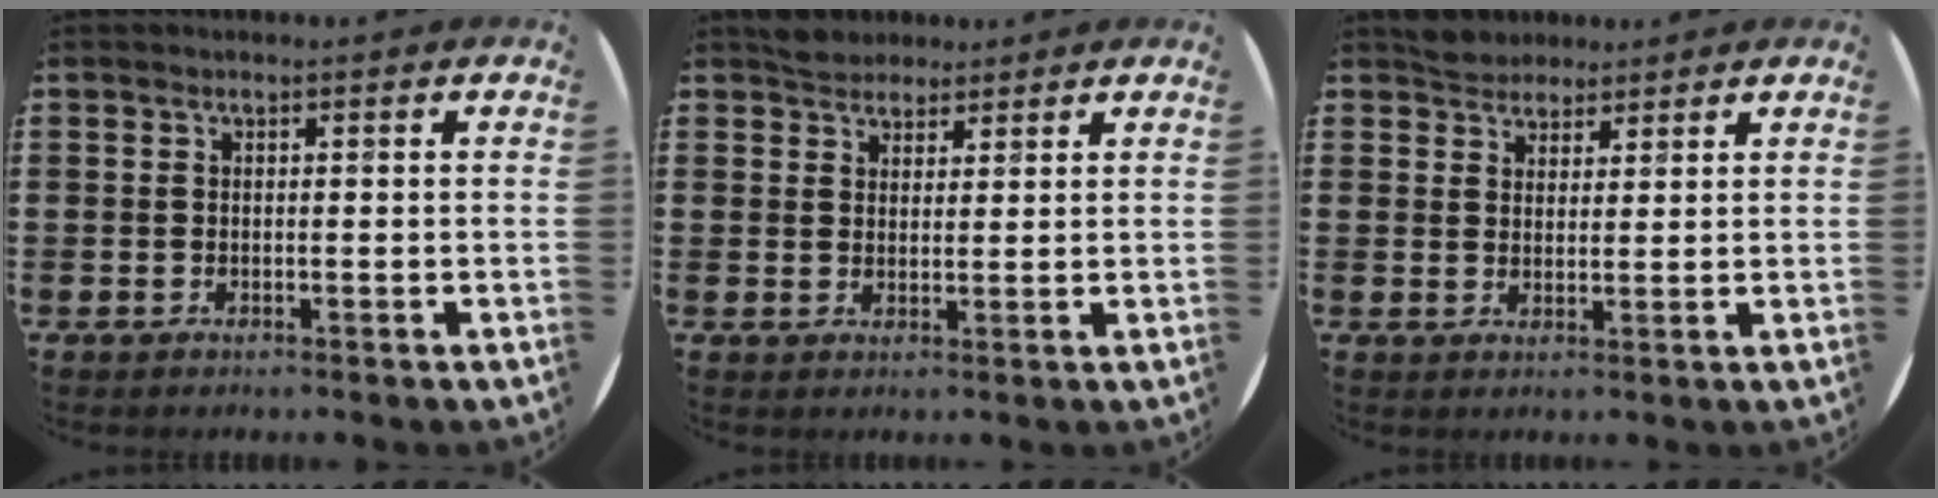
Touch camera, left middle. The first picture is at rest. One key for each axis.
{"total": 2.9, "fx": 2.7, "fy": 1.1, "fz": -0.2, "tx": 0.005, "ty": 0.003, "tz": 0.052}
{"total": 3.2, "fx": 3.0, "fy": 1.2, "fz": -0.3, "tx": -0.004, "ty": 0.002, "tz": 0.059}